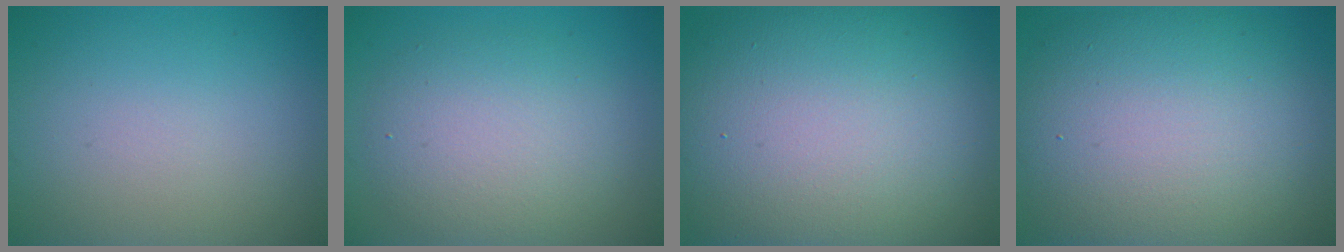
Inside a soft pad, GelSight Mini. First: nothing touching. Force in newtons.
{"total": 5.2, "press": 5.2, "slide": 0.6}
{"total": 16.9, "press": 16.8, "slide": 1.1}
{"total": 13.3, "press": 13.3, "slide": 0.1}